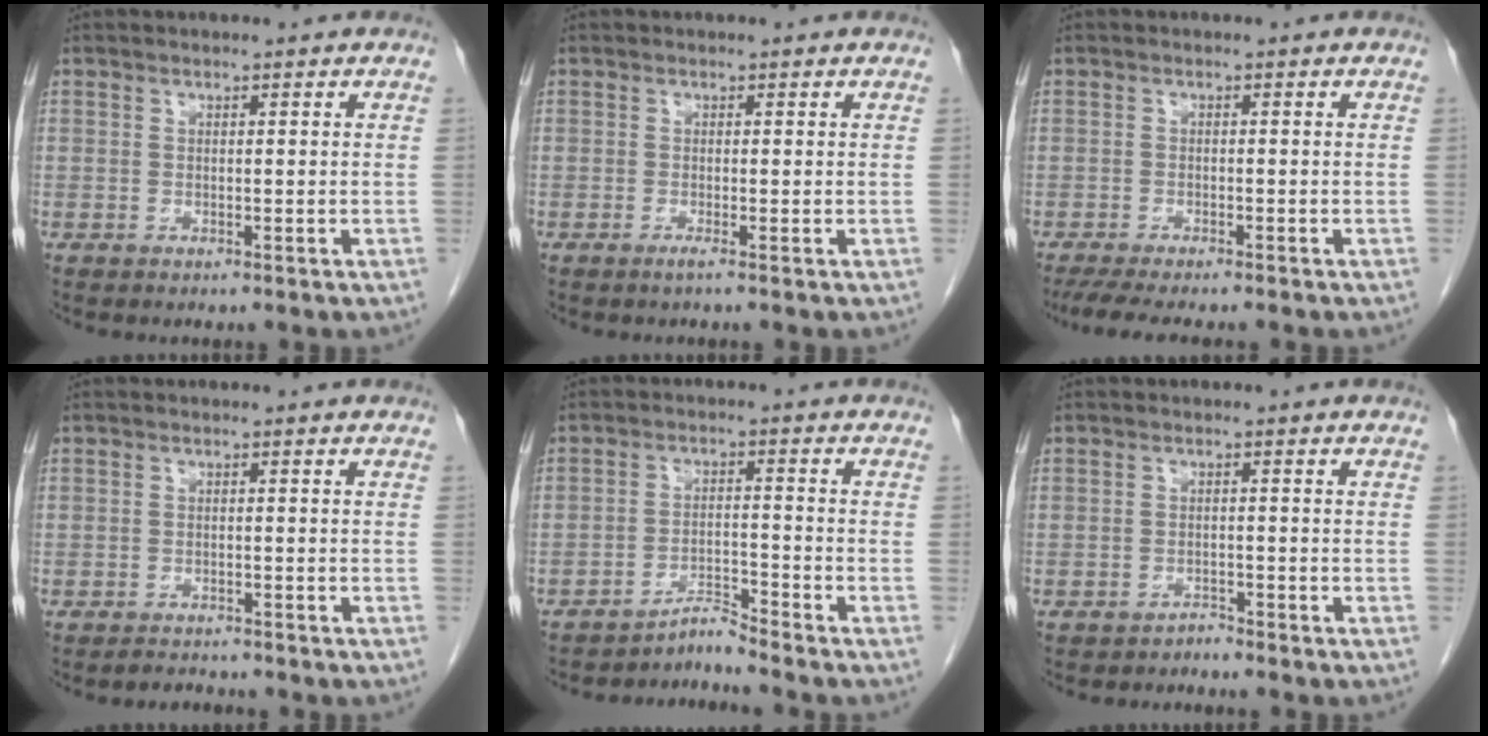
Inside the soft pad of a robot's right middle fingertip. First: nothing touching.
{"total": 0.7, "force": [-0.4, -0.2, 0.5], "torque": [-0.009, -0.001, -0.009]}
{"total": 8.0, "force": [-6.7, 1.1, 4.3], "torque": [-0.062, -0.015, -0.102]}
{"total": 1.5, "force": [-1.5, 0.3, 0.0], "torque": [-0.008, -0.007, -0.020]}
{"total": 3.4, "force": [-3.2, -1.0, -0.3], "torque": [0.008, -0.011, -0.056]}
{"total": 1.1, "force": [-1.1, 0.1, -0.3], "torque": [0.008, -0.004, -0.018]}